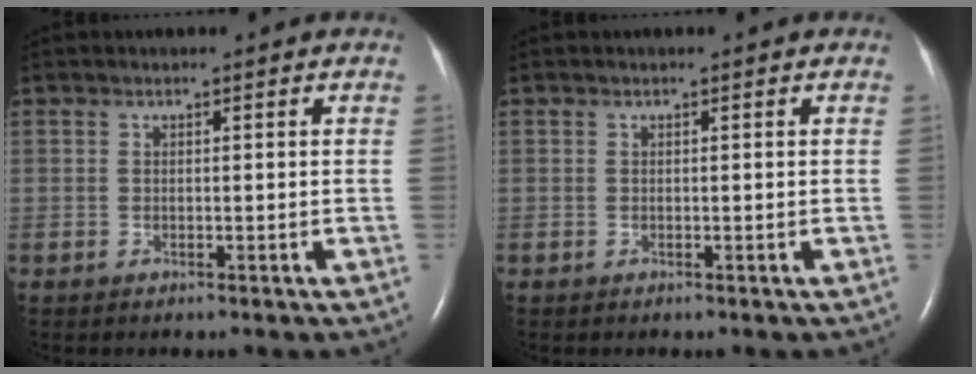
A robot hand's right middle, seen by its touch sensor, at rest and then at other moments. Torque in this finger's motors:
{"motor_torque": [0.05, 0.00, 0.00, 0.00]}